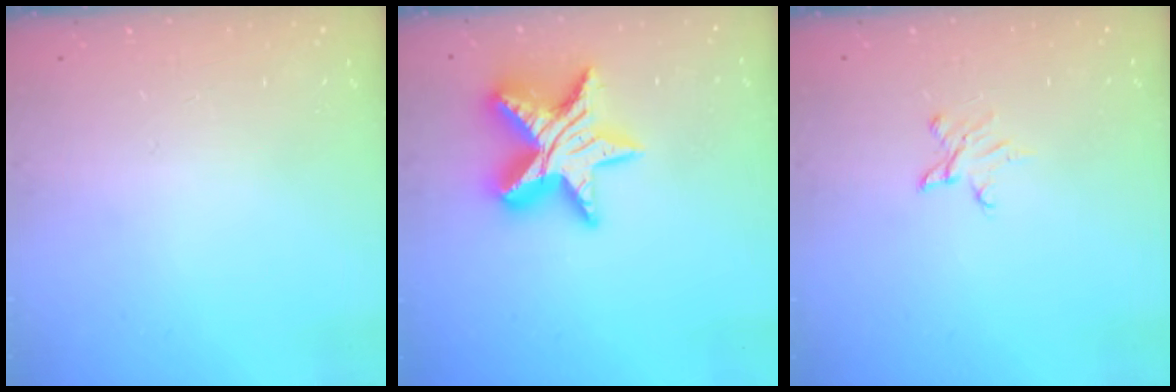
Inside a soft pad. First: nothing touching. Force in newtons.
{"total": 16.3, "press": 16.2, "slide": 1.1}
{"total": 4.3, "press": 4.3, "slide": 0.3}